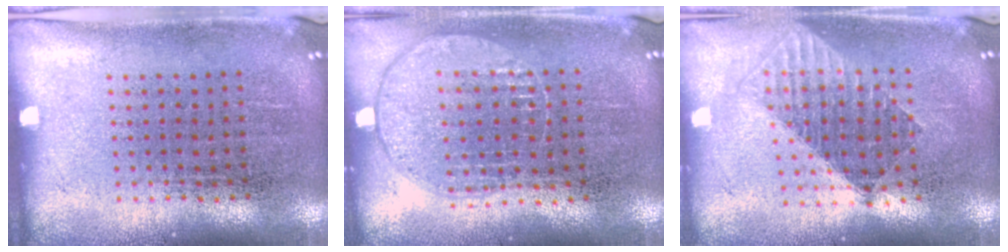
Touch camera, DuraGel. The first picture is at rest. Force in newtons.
{"total": 1.0, "press": 0.9, "slide": 0.4}
{"total": 1.5, "press": 1.3, "slide": 0.8}